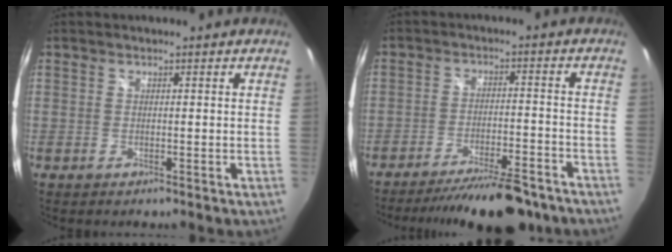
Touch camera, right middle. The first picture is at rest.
{"total": 15.1, "force": [-12.9, 3.3, 7.2], "torque": [-0.131, -0.015, -0.184]}